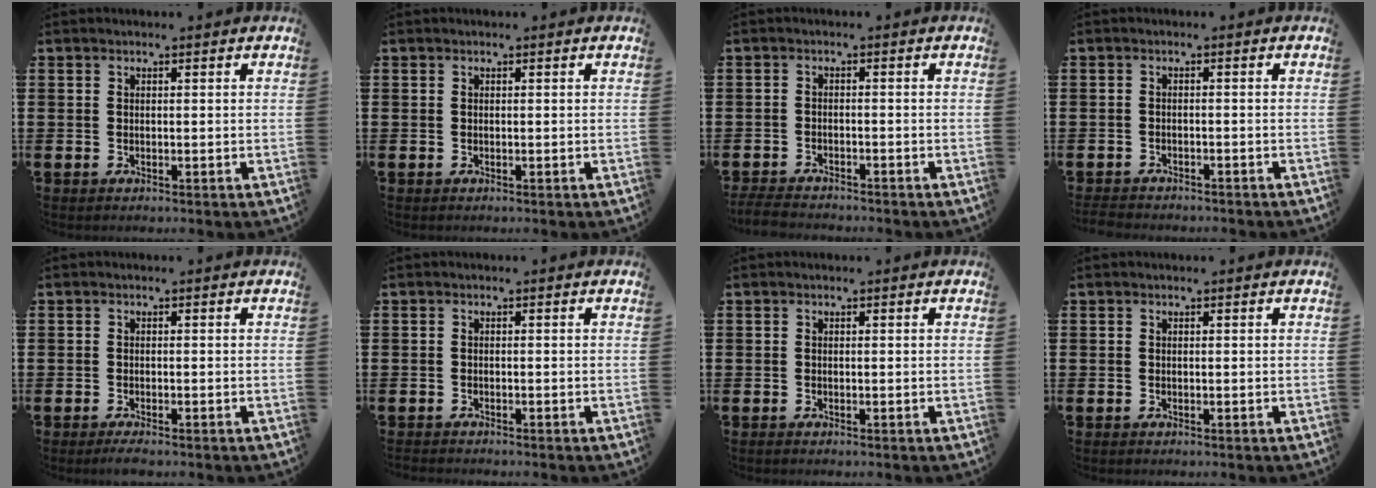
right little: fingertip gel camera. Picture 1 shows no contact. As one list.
[{"total": 0.0}, {"total": 2.3, "force": [-2.2, 0.2, 0.4], "torque": [-0.008, 0.005, -0.047]}, {"total": 1.6, "force": [-1.6, 0.2, 0.2], "torque": [-0.006, 0.002, -0.034]}, {"total": 0.9, "force": [-0.7, 0.1, 0.6], "torque": [-0.012, -0.003, -0.013]}, {"total": 0.6, "force": [-0.6, 0.0, -0.1], "torque": [0.001, -0.002, -0.012]}, {"total": 0.0}, {"total": 0.0}]